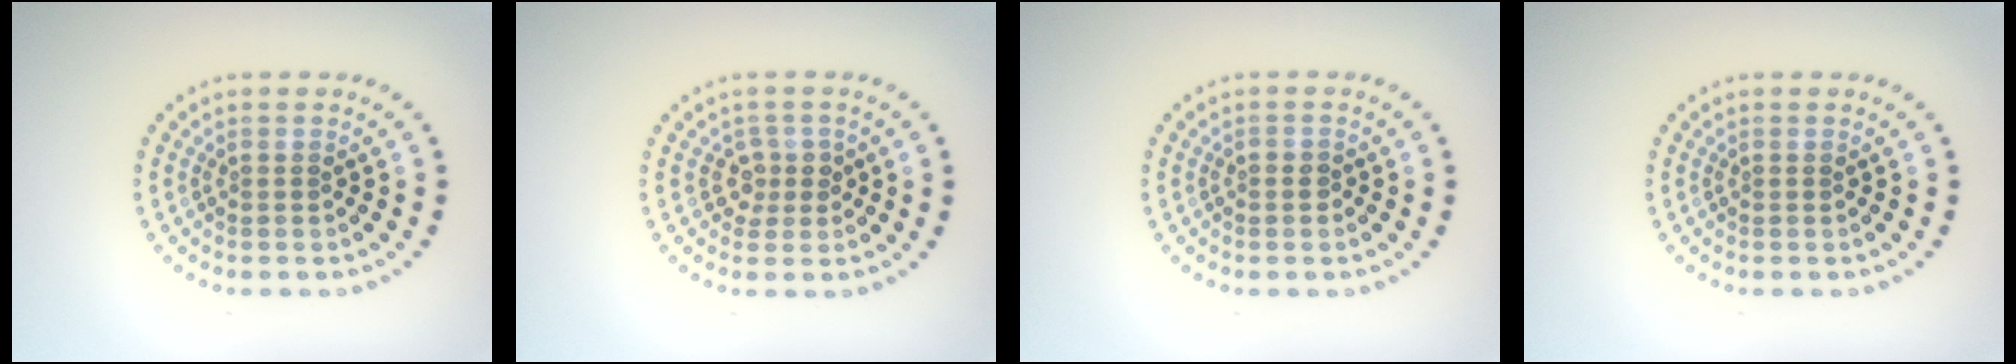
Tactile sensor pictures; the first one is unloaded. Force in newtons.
{"total": 1.6, "press": 1.4, "slide": 0.9}
{"total": 0.5, "press": 0.4, "slide": 0.3}
{"total": 0.0}